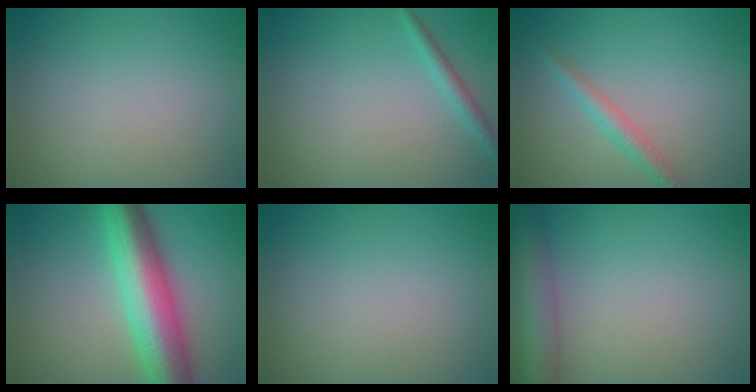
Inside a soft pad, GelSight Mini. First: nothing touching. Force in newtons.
{"total": 1.5, "press": 1.5, "slide": 0.1}
{"total": 2.0, "press": 2.0, "slide": 0.0}
{"total": 9.3, "press": 9.3, "slide": 0.2}
{"total": 0.0}
{"total": 6.1, "press": 6.1, "slide": 0.3}